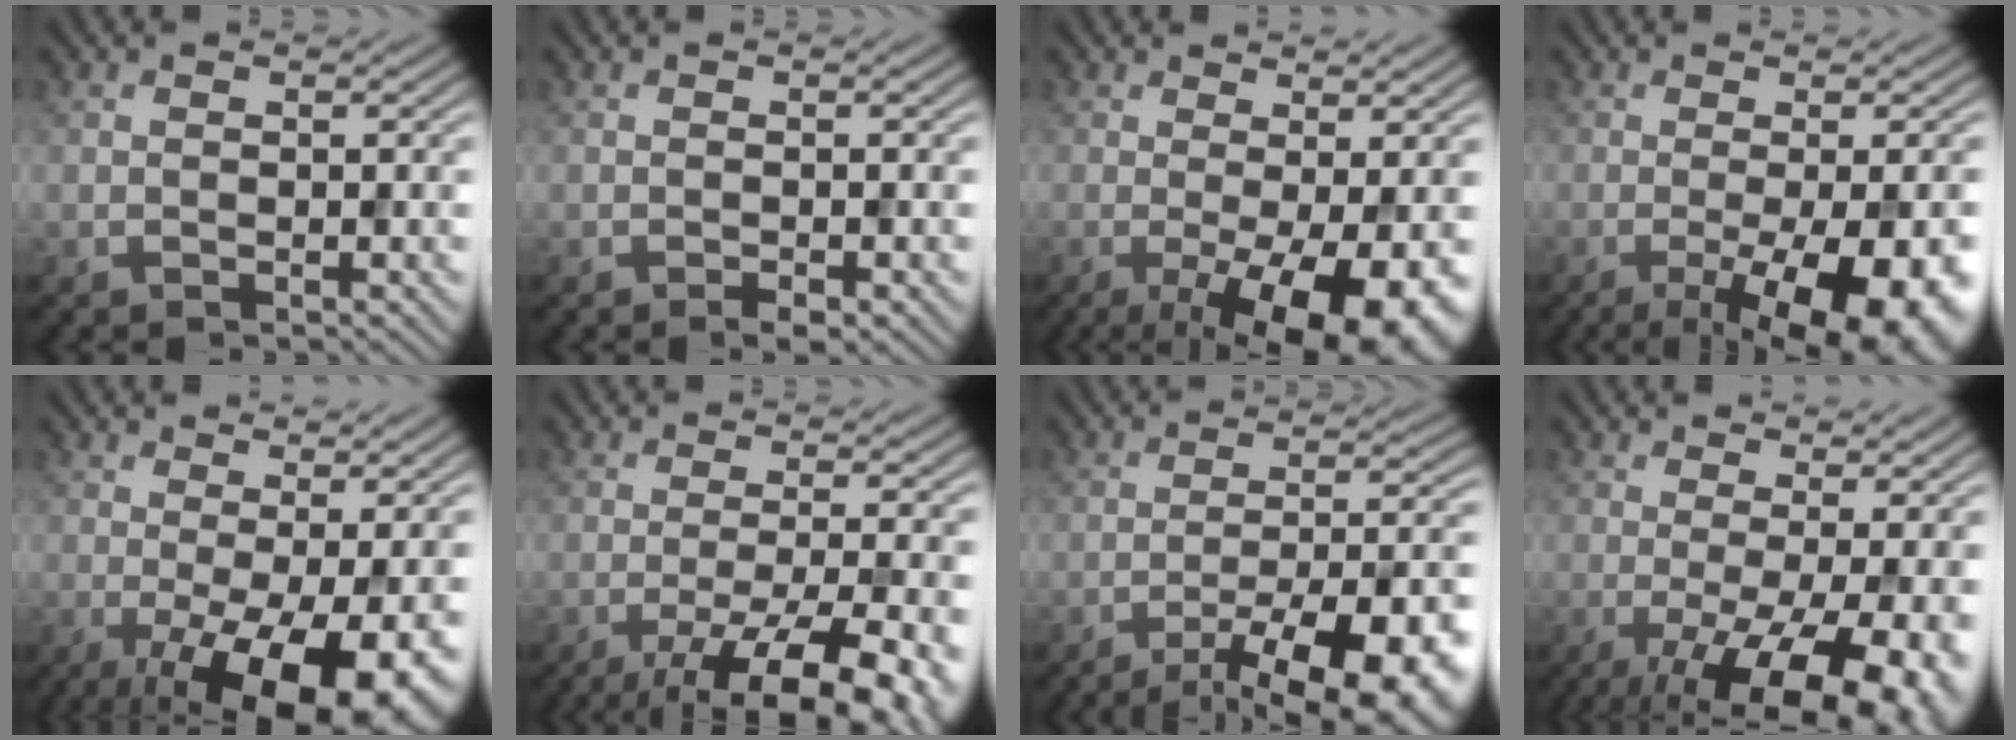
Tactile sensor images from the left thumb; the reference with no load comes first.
{"total": 0.9, "force": [-0.6, 0.3, 0.6], "torque": [-0.010, -0.003, -0.010]}
{"total": 9.6, "force": [-2.6, 2.8, 8.8], "torque": [-0.129, -0.006, -0.029]}
{"total": 13.2, "force": [-5.3, 3.9, 11.4], "torque": [-0.134, -0.008, -0.065]}
{"total": 11.5, "force": [-2.9, 3.7, 10.5], "torque": [-0.145, 0.005, -0.040]}
{"total": 11.1, "force": [-5.2, 2.7, 9.4], "torque": [-0.136, -0.005, -0.070]}
{"total": 15.9, "force": [-10.3, 4.7, 11.2], "torque": [-0.142, -0.010, -0.140]}
{"total": 12.6, "force": [-3.1, 4.1, 11.5], "torque": [-0.143, 0.002, -0.037]}